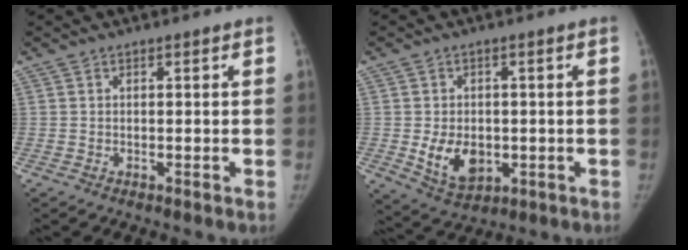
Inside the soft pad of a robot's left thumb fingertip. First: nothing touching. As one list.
[{"total": 8.0, "force": [-1.4, 5.7, 5.3], "torque": [-0.069, -0.006, -0.009]}]